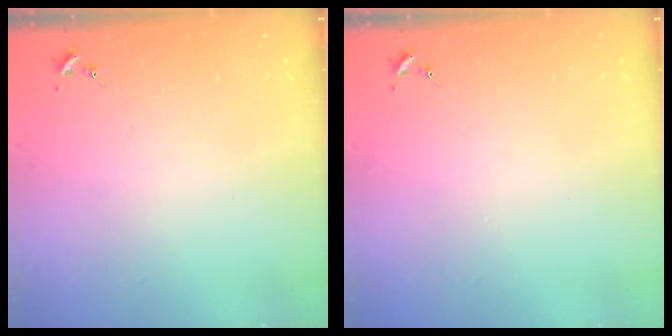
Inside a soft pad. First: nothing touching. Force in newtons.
{"total": 0.0}